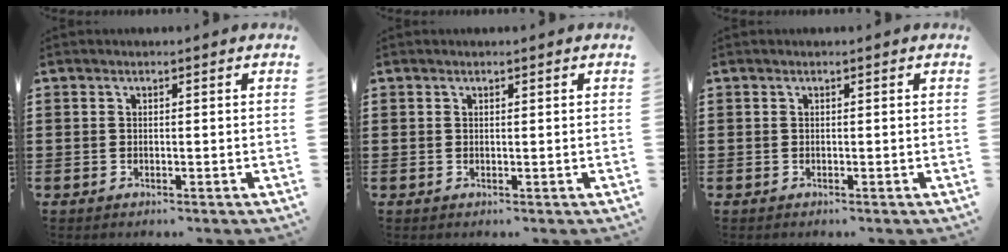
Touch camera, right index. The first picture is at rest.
{"total": 0.0}
{"total": 0.0}